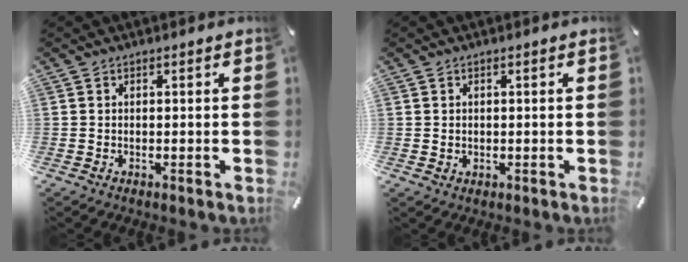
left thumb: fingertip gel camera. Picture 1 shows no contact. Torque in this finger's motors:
{"motor_torque": [-0.27, -0.37, 0.20, -0.10, -0.01]}